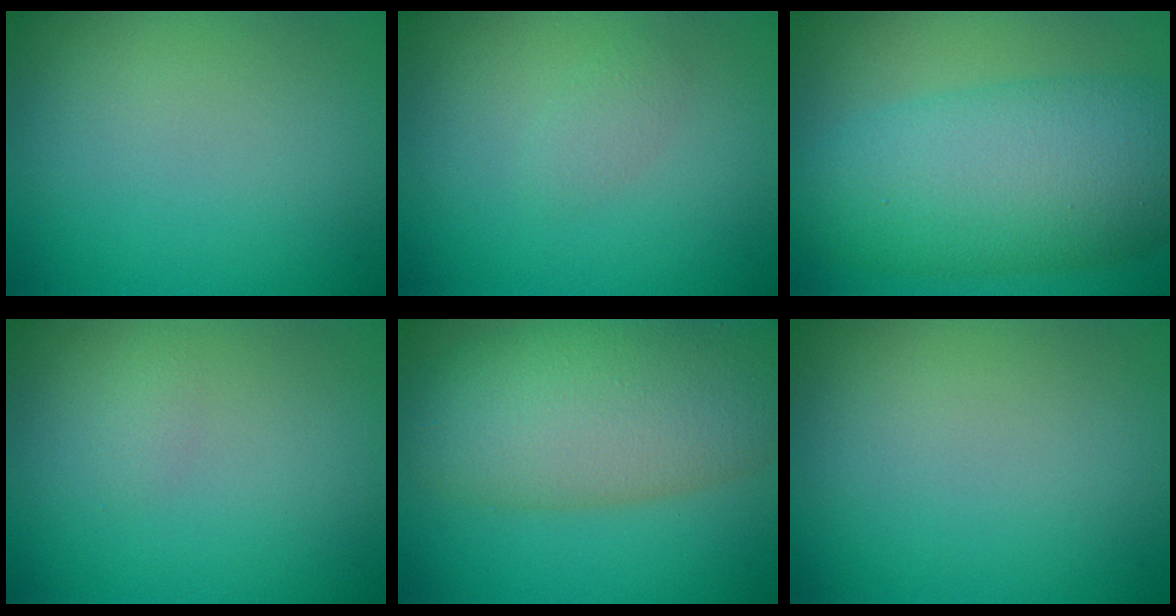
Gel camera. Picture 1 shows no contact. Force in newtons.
{"total": 1.0, "press": 1.0, "slide": 0.1}
{"total": 9.9, "press": 9.8, "slide": 0.1}
{"total": 0.6, "press": 0.6, "slide": 0.0}
{"total": 10.1, "press": 10.1, "slide": 0.3}
{"total": 0.0}